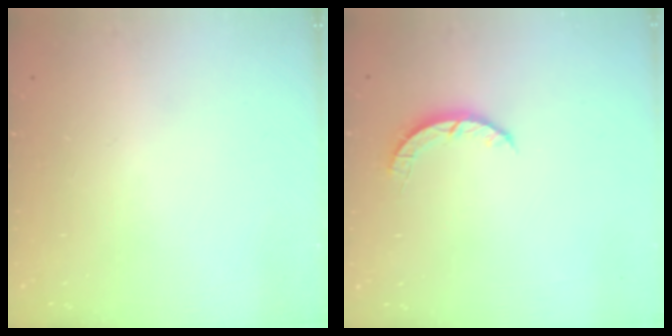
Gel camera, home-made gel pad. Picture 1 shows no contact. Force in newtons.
{"total": 2.7, "press": 2.7, "slide": 0.4}